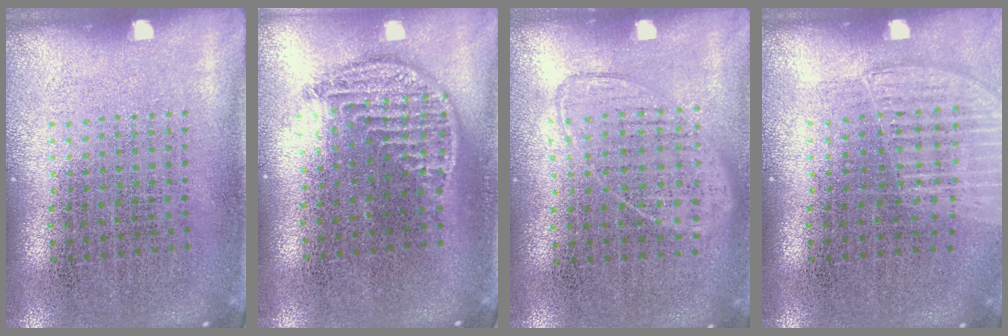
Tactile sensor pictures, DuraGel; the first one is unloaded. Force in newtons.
{"total": 1.3, "press": 1.1, "slide": 0.6}
{"total": 0.9, "press": 0.8, "slide": 0.4}
{"total": 1.1, "press": 1.1, "slide": 0.3}